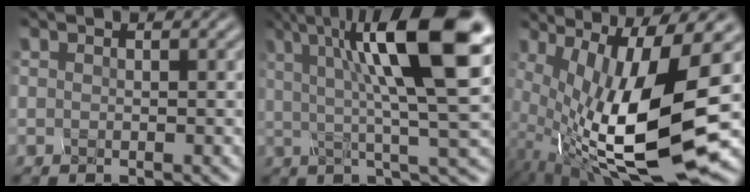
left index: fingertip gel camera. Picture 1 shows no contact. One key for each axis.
{"total": 11.7, "fx": 3.7, "fy": 2.4, "fz": 10.8, "tx": -0.163, "ty": 0.009, "tz": 0.067}
{"total": 13.8, "fx": -1.8, "fy": 4.1, "fz": 13.1, "tx": -0.262, "ty": -0.014, "tz": -0.005}